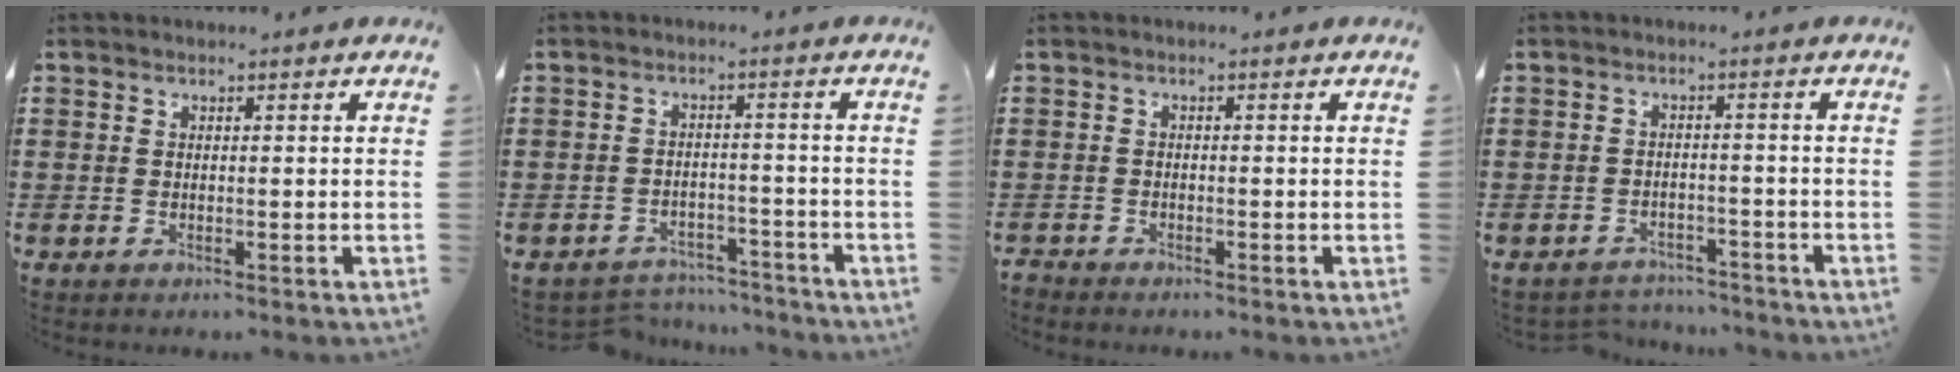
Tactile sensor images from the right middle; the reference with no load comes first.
{"total": 3.8, "force": [-3.8, 0.6, 0.0], "torque": [-0.006, 0.003, -0.081]}
{"total": 1.2, "force": [-1.2, 0.2, 0.0], "torque": [-0.004, 0.000, -0.026]}
{"total": 2.8, "force": [-2.8, 0.6, -0.2], "torque": [-0.005, 0.000, -0.061]}